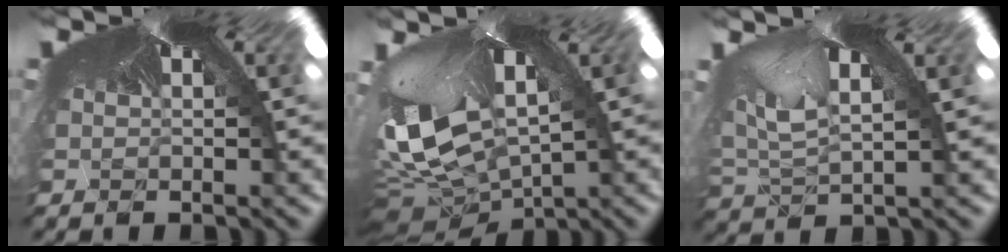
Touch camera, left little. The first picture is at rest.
{"total": 5.3, "force": [-4.9, 2.0, 0.3], "torque": [-0.071, -0.102, -0.039]}
{"total": 2.0, "force": [-1.7, 1.0, 0.1], "torque": [-0.045, -0.048, 0.014]}